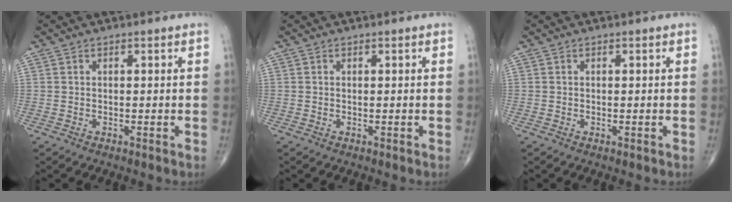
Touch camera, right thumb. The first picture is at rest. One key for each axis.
{"total": 0.0}
{"total": 0.0}